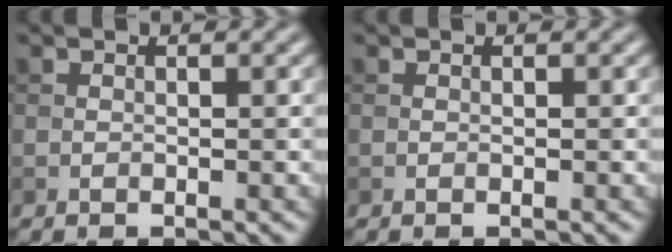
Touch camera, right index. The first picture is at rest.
{"total": 0.0}